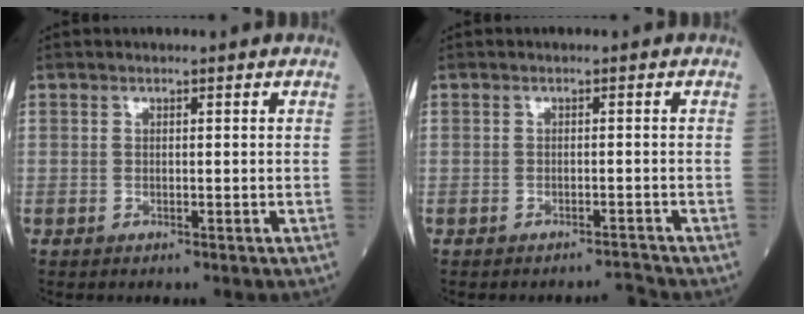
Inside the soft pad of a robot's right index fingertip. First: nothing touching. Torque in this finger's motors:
{"motor_torque": [-0.34, -0.08, -0.08, -0.02]}